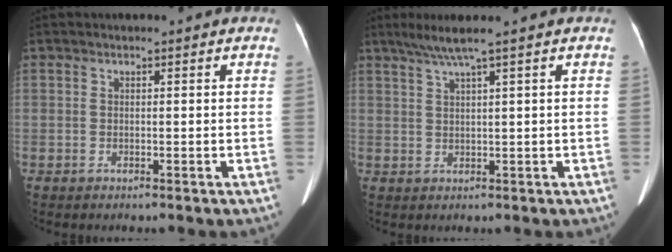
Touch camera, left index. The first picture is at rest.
{"total": 3.5, "force": [2.3, -1.0, 2.5], "torque": [-0.060, 0.005, 0.051]}